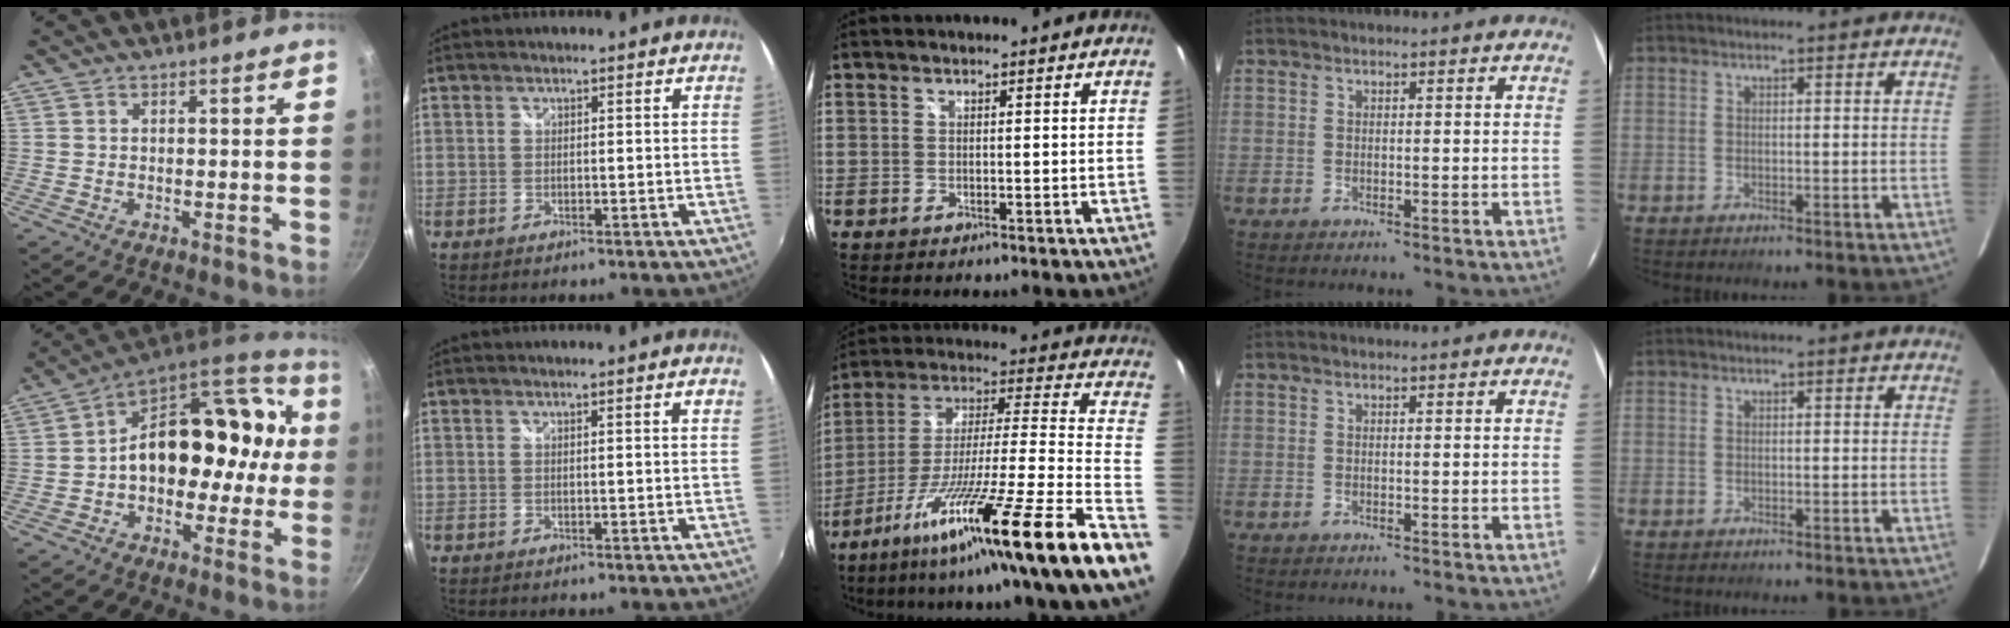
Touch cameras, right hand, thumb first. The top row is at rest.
{"thumb": {"total": 22.4, "force": [0.4, 16.0, 15.6], "torque": [-0.171, 0.072, 0.003]}, "index": {"total": 1.2, "force": [0.4, -0.3, 1.1], "torque": [-0.014, 0.002, 0.005]}, "middle": {"total": 28.7, "force": [-20.3, -2.3, 20.1], "torque": [-0.276, -0.069, -0.325]}}